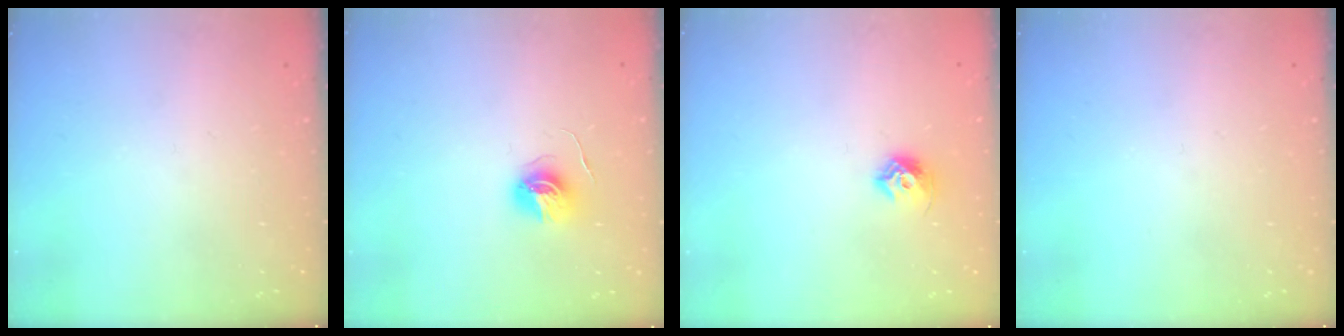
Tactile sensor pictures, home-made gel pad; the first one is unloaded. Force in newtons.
{"total": 5.9, "press": 5.9, "slide": 0.4}
{"total": 7.4, "press": 7.3, "slide": 1.1}
{"total": 0.0}